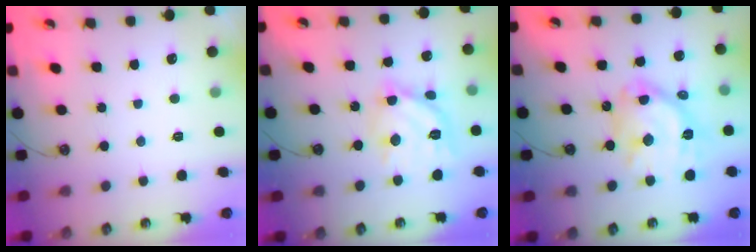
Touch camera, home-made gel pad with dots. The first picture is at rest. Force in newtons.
{"total": 14.9, "press": 14.8, "slide": 1.2}
{"total": 17.6, "press": 17.5, "slide": 1.7}